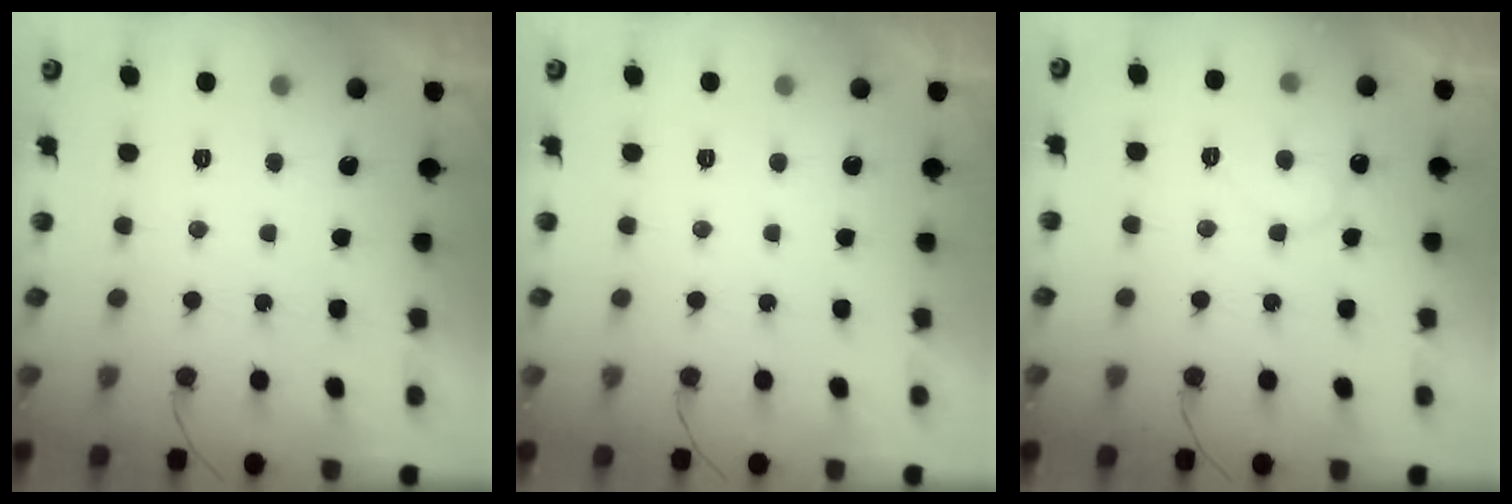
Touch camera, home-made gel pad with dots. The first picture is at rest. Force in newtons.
{"total": 1.7, "press": 1.7, "slide": 0.1}
{"total": 6.7, "press": 6.7, "slide": 0.7}